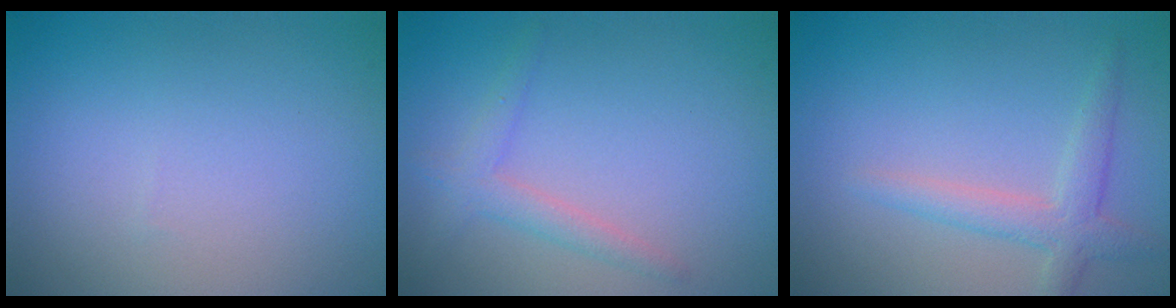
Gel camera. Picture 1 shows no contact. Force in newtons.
{"total": 2.1, "press": 2.1, "slide": 0.1}
{"total": 2.7, "press": 2.7, "slide": 0.1}